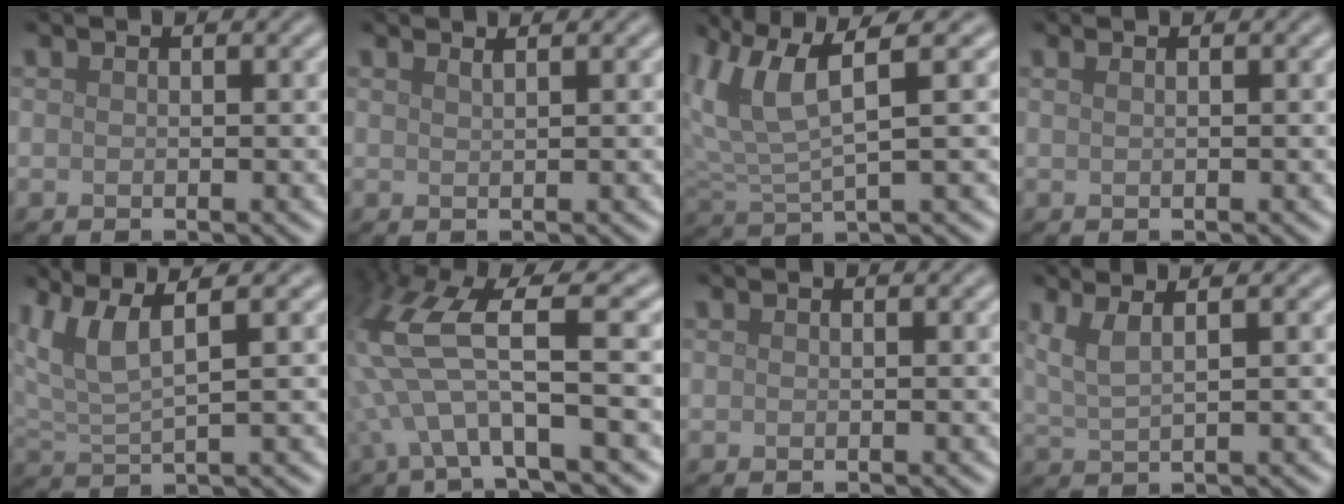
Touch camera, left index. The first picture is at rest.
{"total": 1.2, "force": [0.9, 0.4, 0.6], "torque": [0.000, 0.002, 0.004]}
{"total": 5.8, "force": [3.2, 1.4, 4.7], "torque": [-0.110, 0.009, 0.065]}
{"total": 1.2, "force": [0.6, 0.6, 0.8], "torque": [-0.006, -0.003, 0.000]}
{"total": 5.2, "force": [3.1, 1.3, 4.0], "torque": [-0.097, 0.011, 0.065]}
{"total": 8.4, "force": [-0.1, 2.2, 8.1], "torque": [-0.183, 0.013, -0.012]}
{"total": 0.0}
{"total": 2.9, "force": [1.4, 0.8, 2.3], "torque": [-0.037, 0.003, 0.028]}